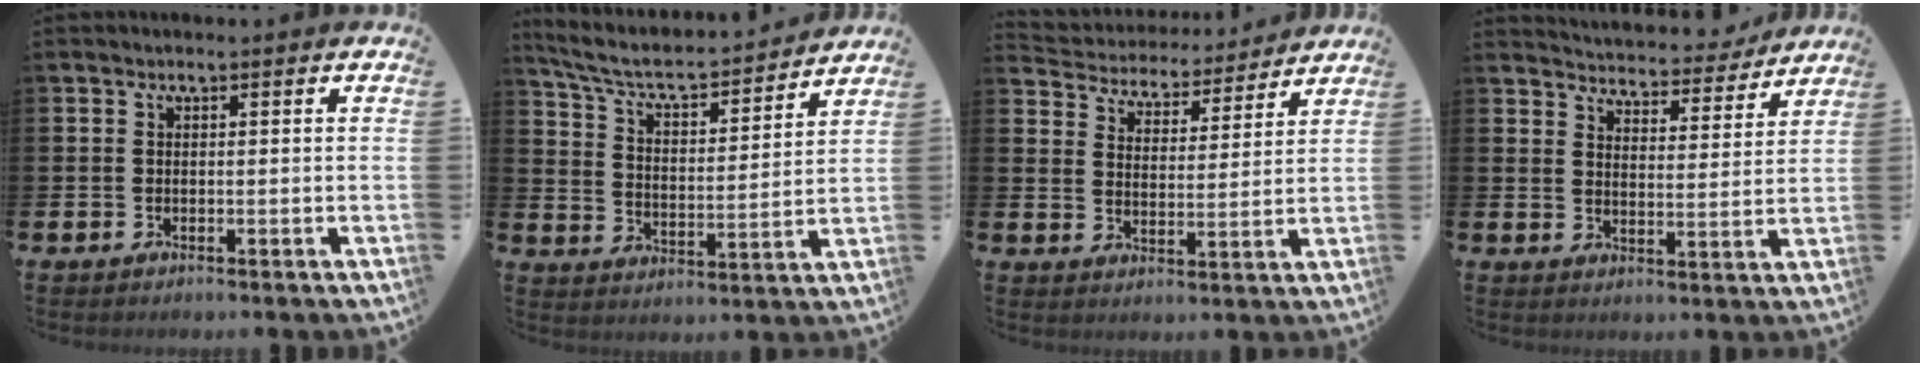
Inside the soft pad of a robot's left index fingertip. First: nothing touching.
{"total": 6.6, "force": [6.0, 1.6, 2.4], "torque": [-0.082, -0.043, 0.098]}
{"total": 4.7, "force": [4.5, 1.3, -0.1], "torque": [-0.032, -0.038, 0.074]}
{"total": 4.8, "force": [4.7, 0.8, 0.1], "torque": [-0.020, -0.040, 0.078]}